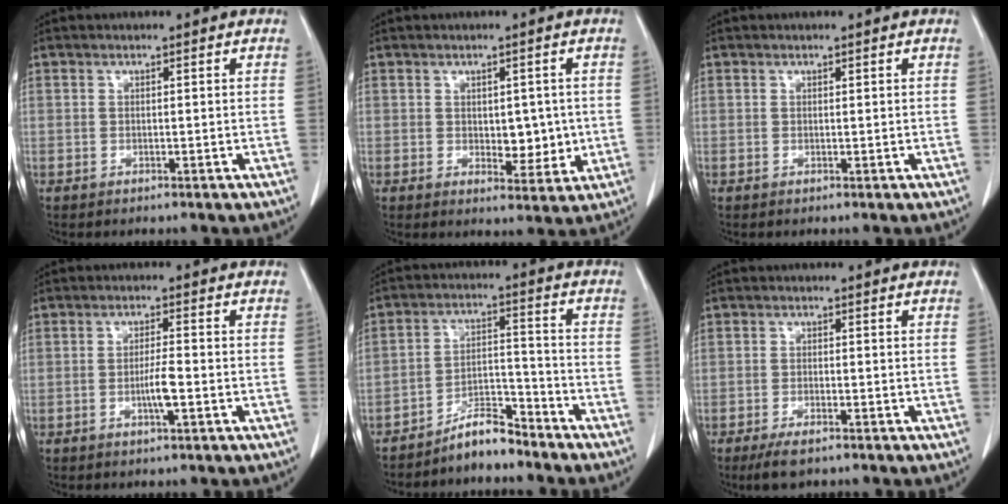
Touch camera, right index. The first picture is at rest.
{"total": 4.8, "force": [0.0, 2.7, 3.9], "torque": [-0.044, -0.006, 0.009]}
{"total": 0.0}
{"total": 3.5, "force": [-1.1, 0.2, 3.4], "torque": [-0.063, -0.002, -0.020]}
{"total": 6.1, "force": [-5.5, 1.4, 2.0], "torque": [-0.035, 0.013, -0.100]}
{"total": 3.9, "force": [-2.8, 0.9, 2.6], "torque": [-0.055, -0.008, -0.047]}